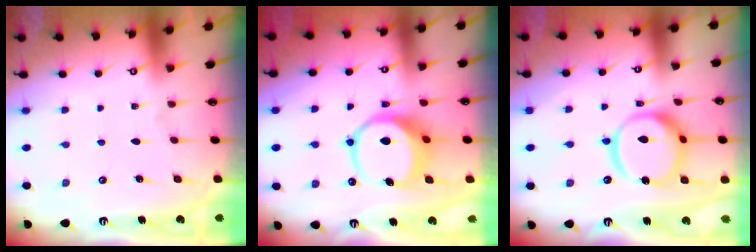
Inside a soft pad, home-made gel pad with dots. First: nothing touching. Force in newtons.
{"total": 9.2, "press": 9.2, "slide": 1.2}
{"total": 16.4, "press": 16.3, "slide": 1.8}